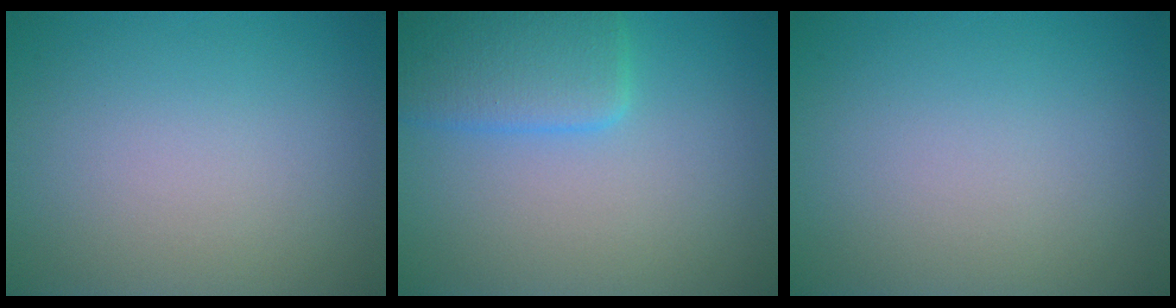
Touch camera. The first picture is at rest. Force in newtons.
{"total": 4.5, "press": 4.5, "slide": 0.1}
{"total": 0.0}